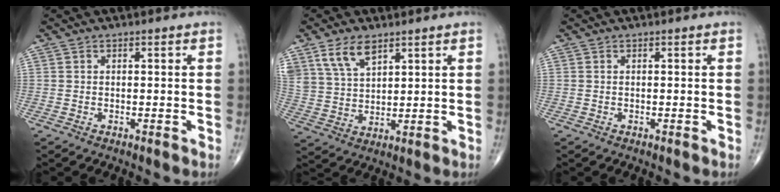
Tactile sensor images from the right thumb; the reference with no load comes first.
{"total": 7.8, "force": [5.0, 4.0, 4.5], "torque": [-0.077, -0.019, 0.106]}
{"total": 0.0}